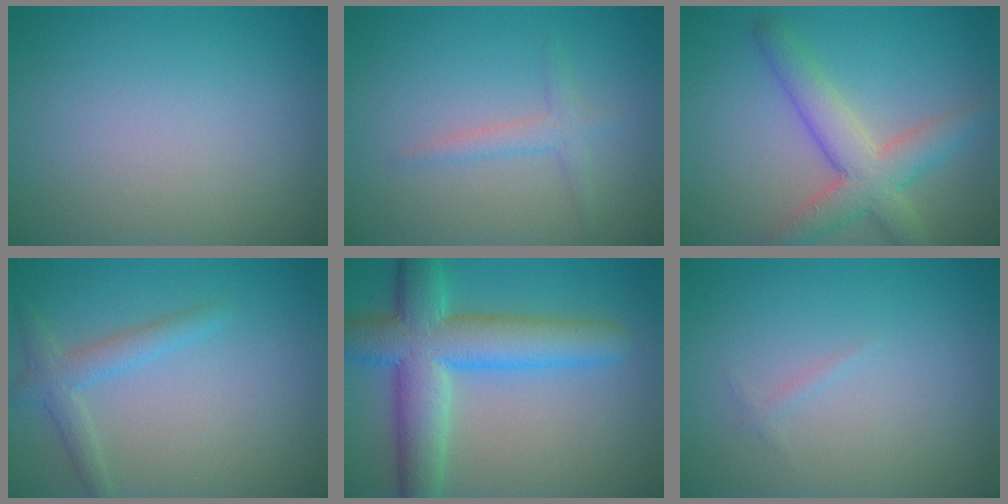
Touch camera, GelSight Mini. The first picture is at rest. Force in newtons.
{"total": 1.7, "press": 1.7, "slide": 0.0}
{"total": 5.3, "press": 5.3, "slide": 0.2}
{"total": 2.3, "press": 2.3, "slide": 0.2}
{"total": 8.6, "press": 8.6, "slide": 0.3}
{"total": 0.5, "press": 0.5, "slide": 0.0}